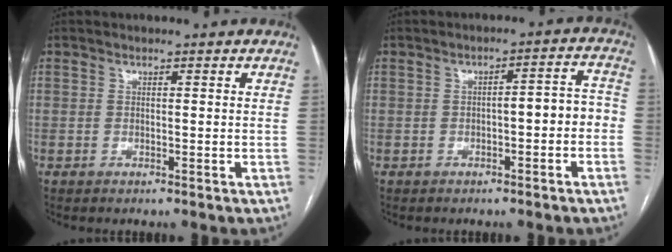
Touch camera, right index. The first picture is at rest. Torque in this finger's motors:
{"motor_torque": [0.65, -0.35, 0.33, 0.07]}